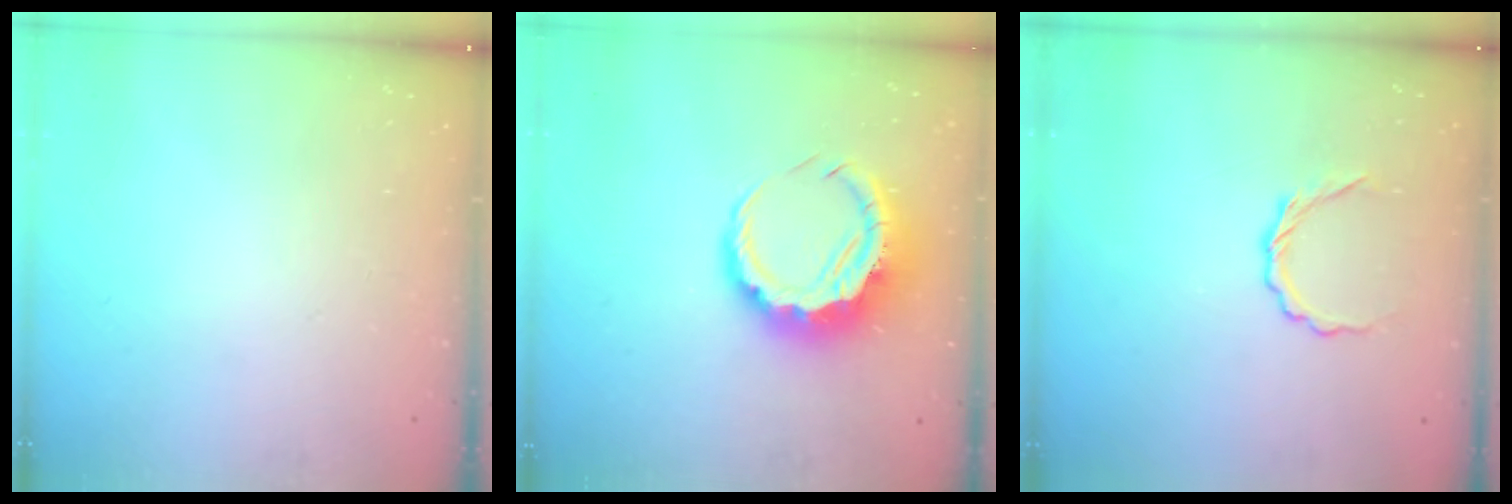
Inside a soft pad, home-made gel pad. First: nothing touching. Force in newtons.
{"total": 10.7, "press": 10.5, "slide": 2.1}
{"total": 4.3, "press": 4.1, "slide": 1.1}